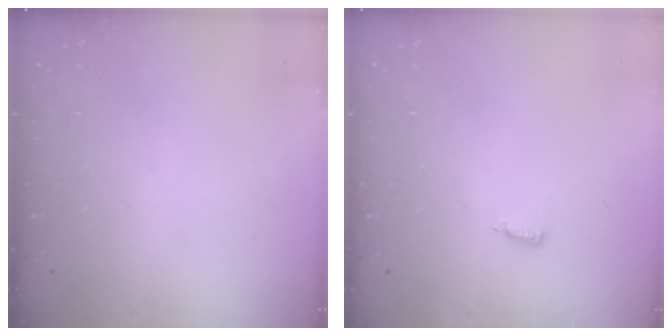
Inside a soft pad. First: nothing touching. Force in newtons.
{"total": 4.3, "press": 4.2, "slide": 1.0}